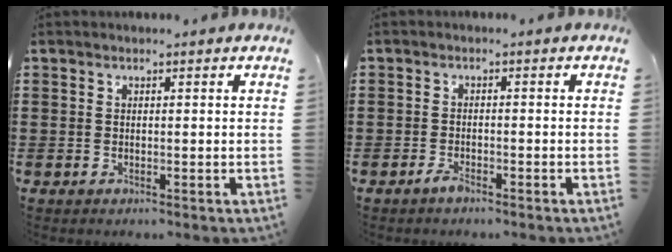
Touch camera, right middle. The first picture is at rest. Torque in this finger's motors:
{"motor_torque": [-0.04, 0.23, -0.06, -0.04]}